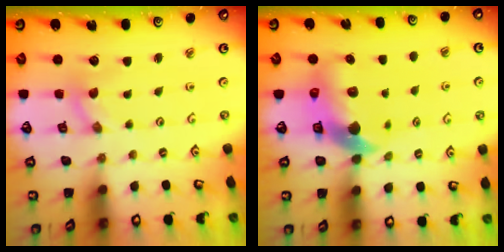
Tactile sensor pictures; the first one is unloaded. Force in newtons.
{"total": 9.9, "press": 9.8, "slide": 1.3}